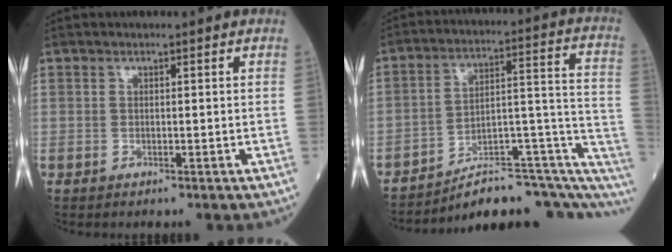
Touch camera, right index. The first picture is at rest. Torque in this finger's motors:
{"motor_torque": [-0.35, -0.33, -0.93, -0.21]}